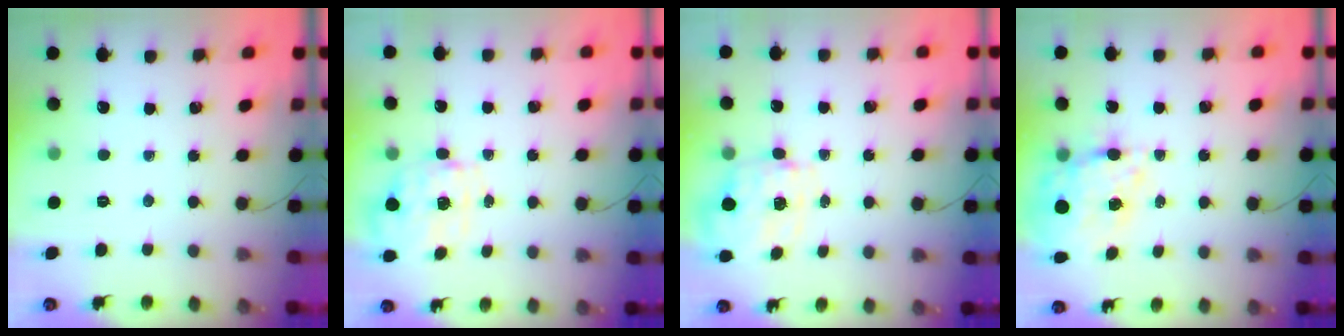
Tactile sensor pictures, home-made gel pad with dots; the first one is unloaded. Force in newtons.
{"total": 2.7, "press": 2.6, "slide": 0.9}
{"total": 2.5, "press": 2.3, "slide": 1.0}
{"total": 15.2, "press": 14.7, "slide": 3.9}